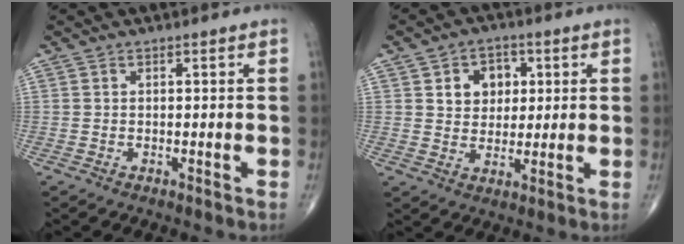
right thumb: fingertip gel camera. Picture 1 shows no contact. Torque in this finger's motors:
{"motor_torque": [-0.08, 0.14, 0.03, 0.12, 0.13]}